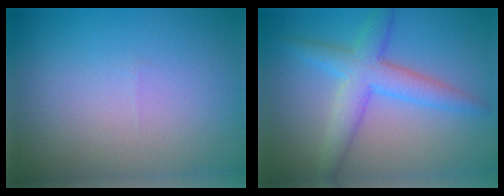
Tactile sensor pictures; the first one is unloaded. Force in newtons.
{"total": 4.6, "press": 4.6, "slide": 0.1}